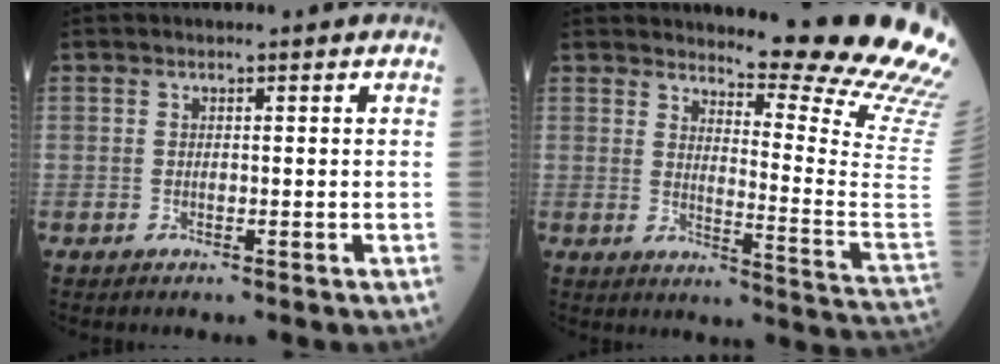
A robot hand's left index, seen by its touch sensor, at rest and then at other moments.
{"total": 20.1, "force": [18.6, -1.3, 7.3], "torque": [-0.108, -0.169, 0.212]}